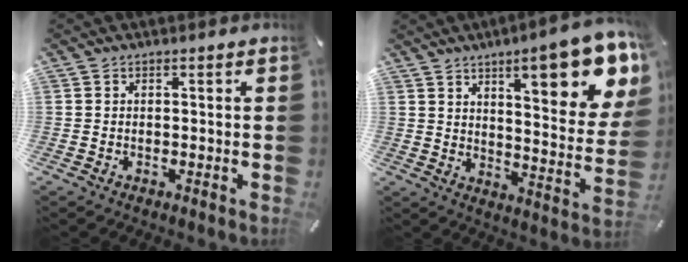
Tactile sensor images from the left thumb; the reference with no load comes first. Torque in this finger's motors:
{"motor_torque": [3.31, 1.70, 1.49, -1.29, 0.29]}